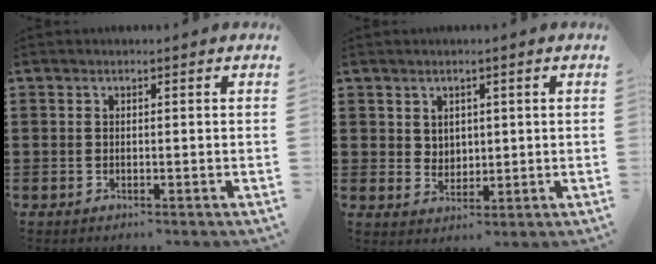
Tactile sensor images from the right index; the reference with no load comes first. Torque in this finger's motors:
{"motor_torque": [0.07, 0.11, 0.03, 0.00]}